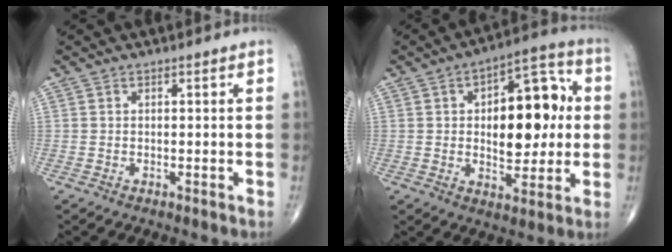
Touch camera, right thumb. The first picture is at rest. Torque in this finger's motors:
{"motor_torque": [-0.75, 1.34, 0.22, -0.07, 0.09]}